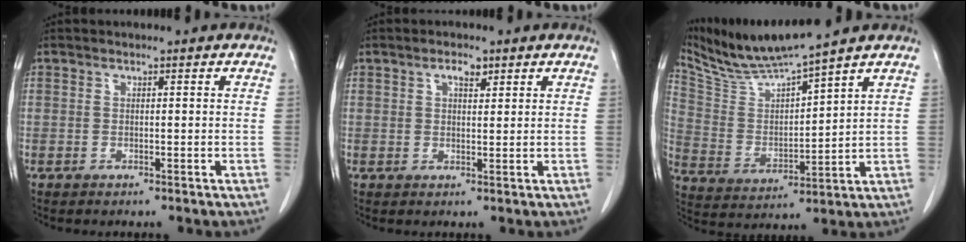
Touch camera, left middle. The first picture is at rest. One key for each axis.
{"total": 2.3, "fx": 1.3, "fy": 0.9, "fz": 1.7, "tx": -0.030, "ty": 0.002, "tz": 0.022}
{"total": 11.3, "fx": 10.4, "fy": -1.4, "fz": 4.2, "tx": -0.093, "ty": -0.006, "tz": 0.208}